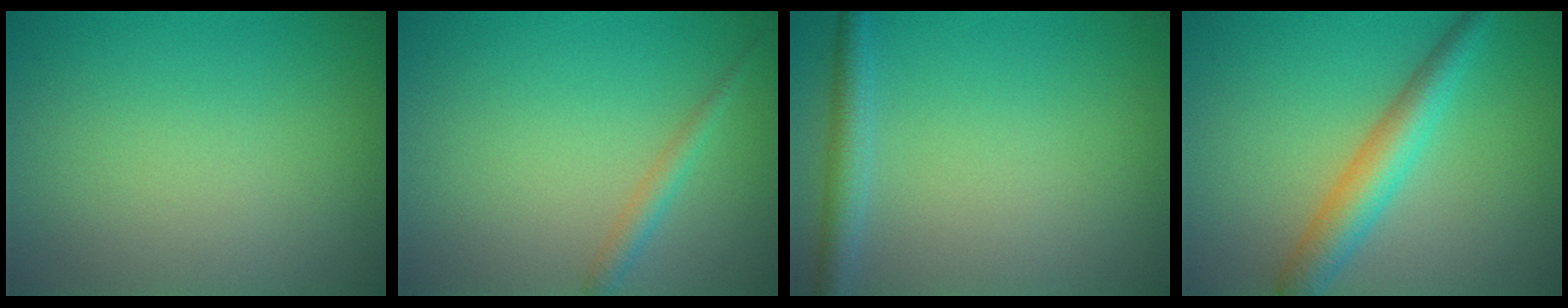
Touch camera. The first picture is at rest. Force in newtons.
{"total": 1.4, "press": 1.4, "slide": 0.0}
{"total": 2.3, "press": 2.3, "slide": 0.1}
{"total": 4.1, "press": 4.1, "slide": 0.1}